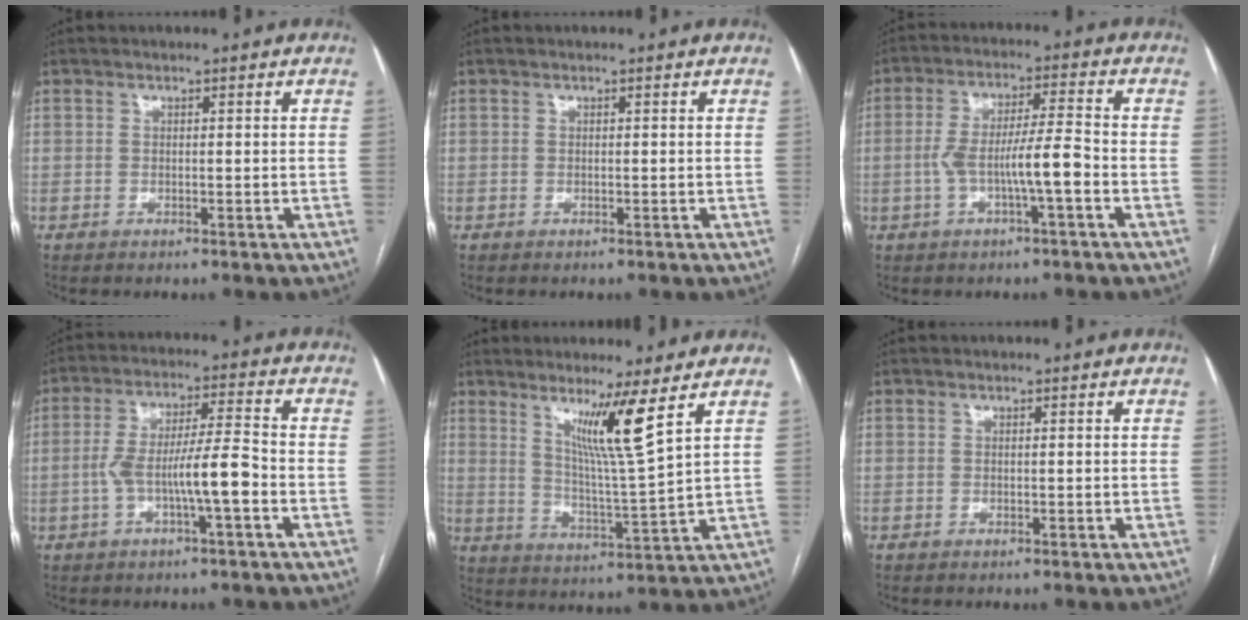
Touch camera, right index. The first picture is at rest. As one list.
[{"total": 0.0}, {"total": 7.7, "force": [-2.3, 0.3, 7.4], "torque": [-0.142, 0.018, -0.040]}, {"total": 8.9, "force": [-2.7, 0.6, 8.4], "torque": [-0.161, 0.020, -0.048]}, {"total": 8.5, "force": [4.8, -2.1, 6.7], "torque": [-0.117, -0.025, 0.089]}, {"total": 0.0}]